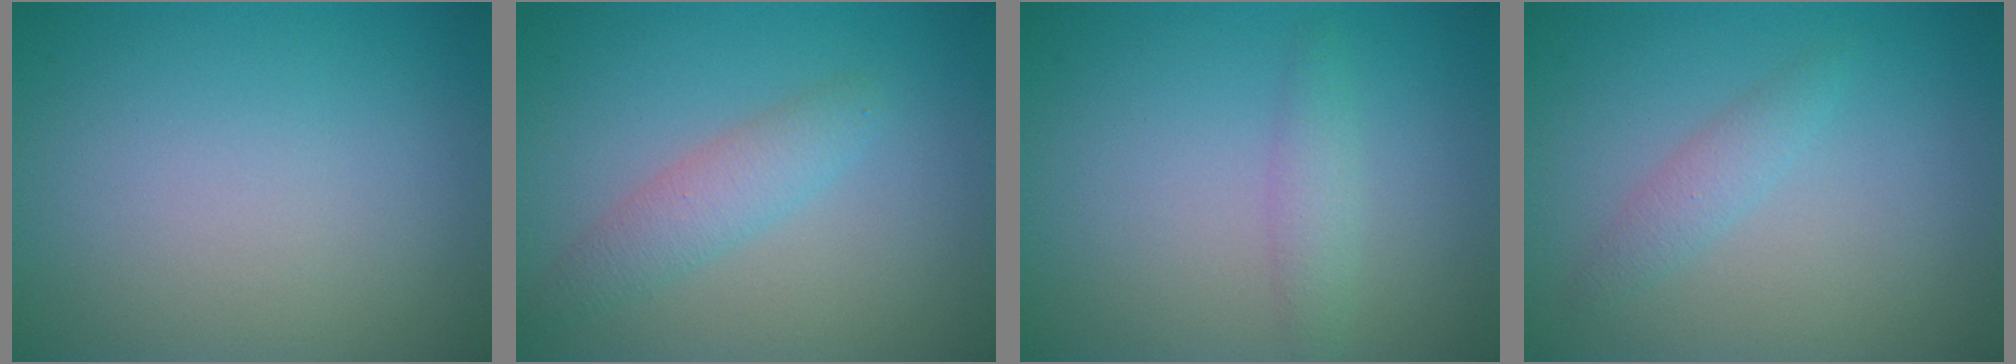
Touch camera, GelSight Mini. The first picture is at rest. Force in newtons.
{"total": 2.5, "press": 2.5, "slide": 0.0}
{"total": 1.6, "press": 1.6, "slide": 0.1}
{"total": 1.5, "press": 1.5, "slide": 0.0}